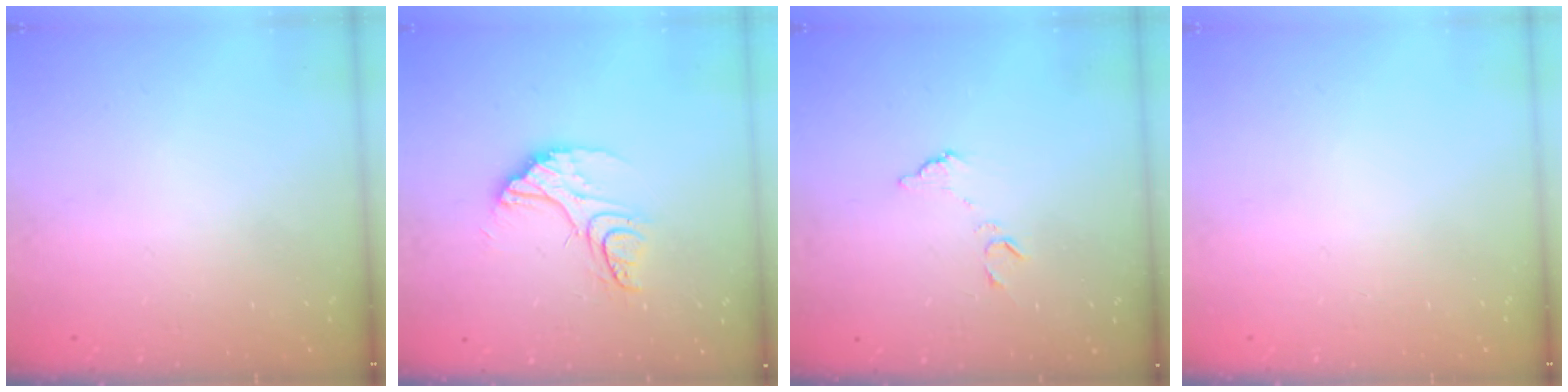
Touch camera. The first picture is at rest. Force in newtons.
{"total": 13.5, "press": 13.4, "slide": 1.3}
{"total": 6.3, "press": 6.3, "slide": 0.4}
{"total": 0.0}